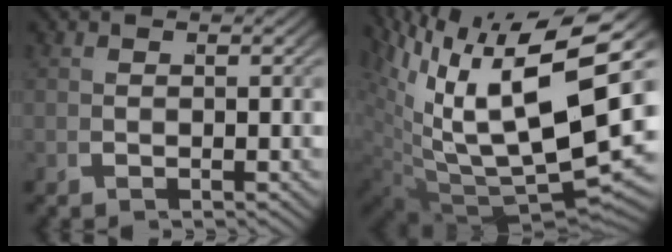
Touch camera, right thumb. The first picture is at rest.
{"total": 18.5, "force": [0.3, 10.2, 15.4], "torque": [-0.271, -0.051, 0.030]}